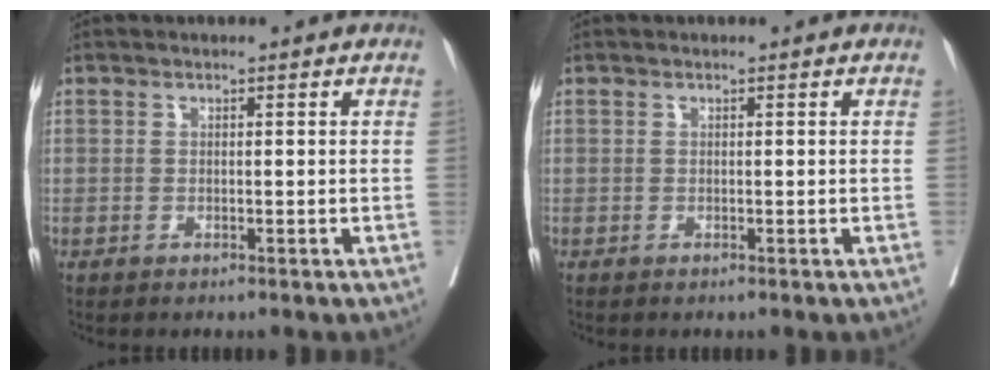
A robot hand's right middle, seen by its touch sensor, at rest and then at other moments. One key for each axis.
{"total": 0.0}